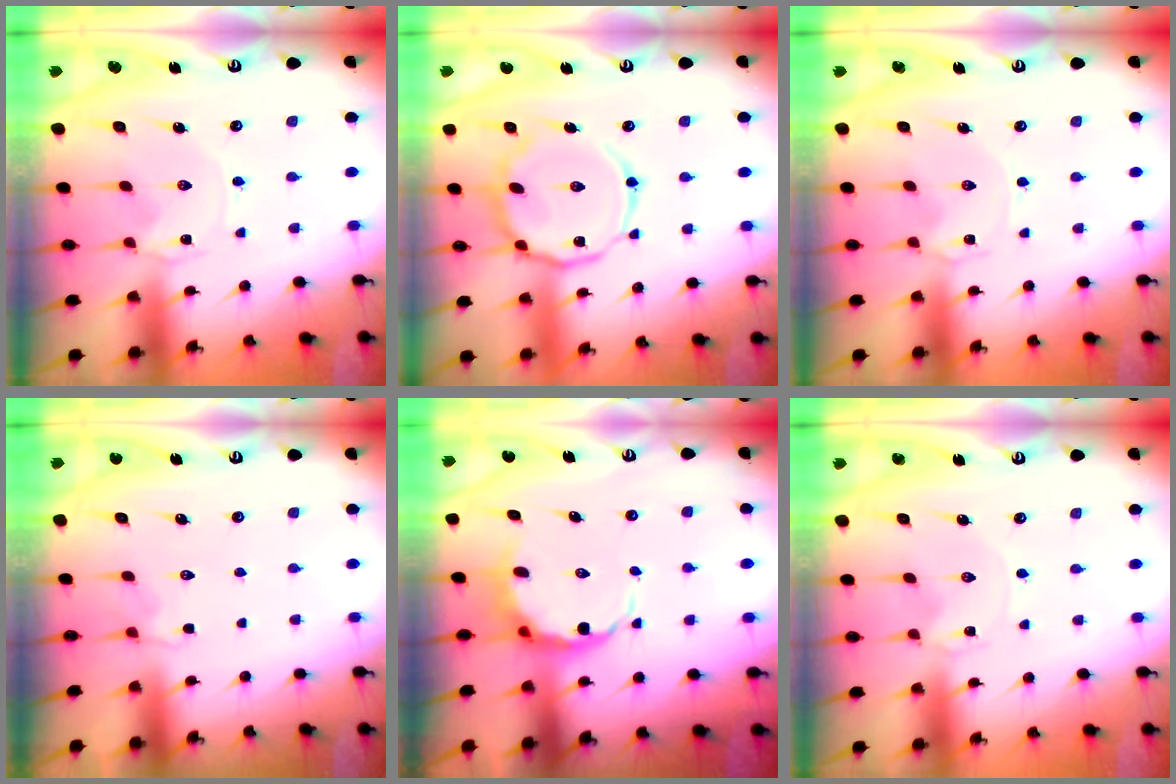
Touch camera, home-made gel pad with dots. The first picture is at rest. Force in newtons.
{"total": 13.7, "press": 13.6, "slide": 1.2}
{"total": 0.0}
{"total": 2.1, "press": 1.3, "slide": 1.6}
{"total": 6.8, "press": 6.4, "slide": 2.2}
{"total": 0.0}